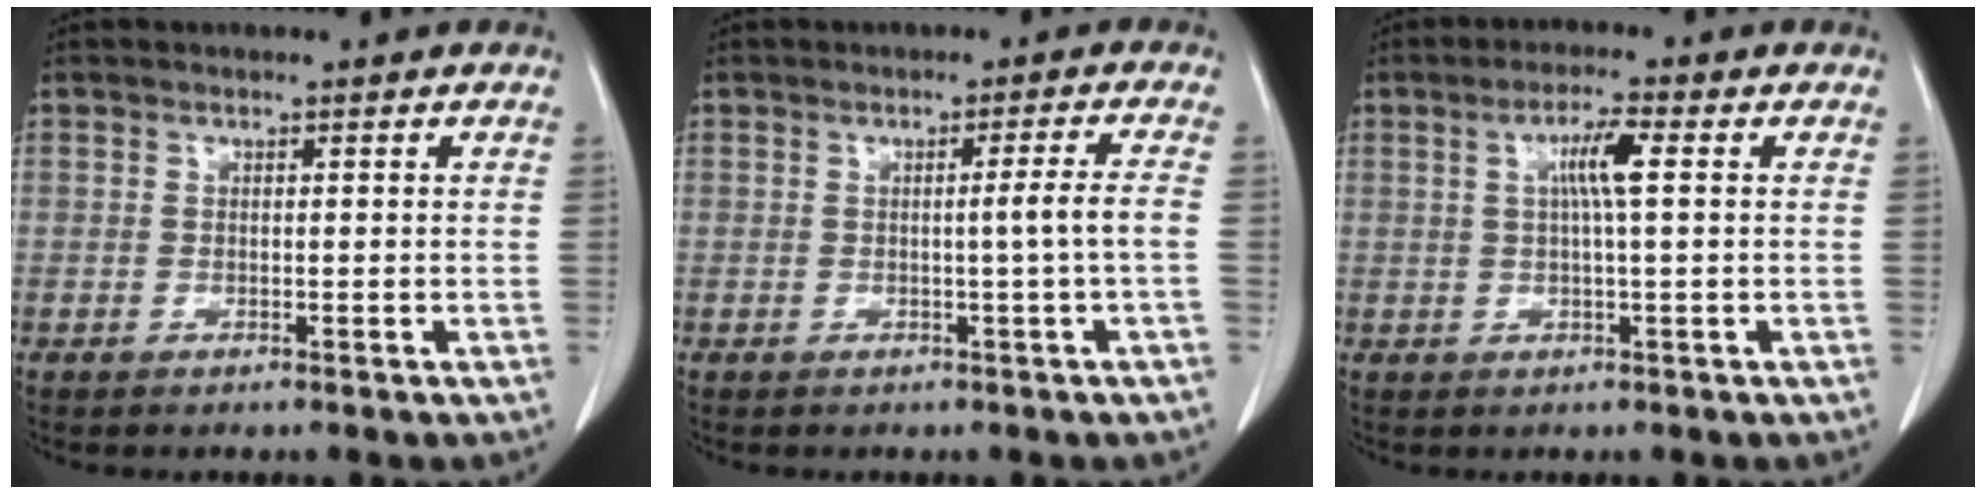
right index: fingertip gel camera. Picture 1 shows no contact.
{"total": 3.2, "force": [-0.5, -1.1, 2.9], "torque": [-0.044, 0.000, -0.007]}
{"total": 4.7, "force": [1.0, 0.1, 4.5], "torque": [-0.083, 0.005, 0.018]}